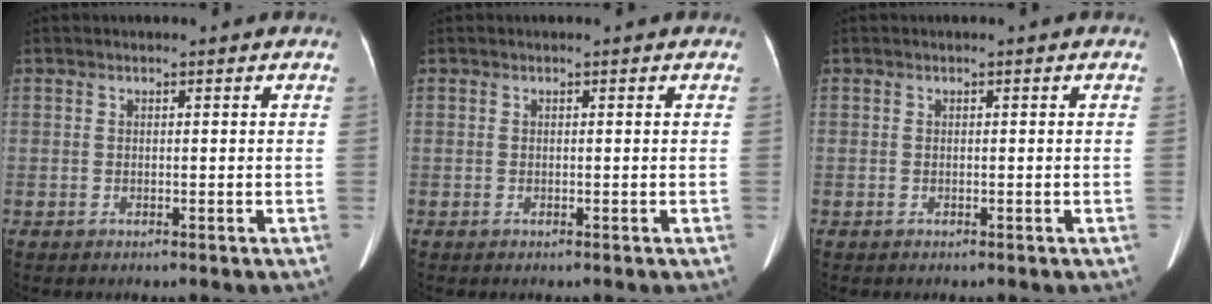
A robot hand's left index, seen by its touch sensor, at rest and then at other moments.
{"total": 0.0}
{"total": 0.0}